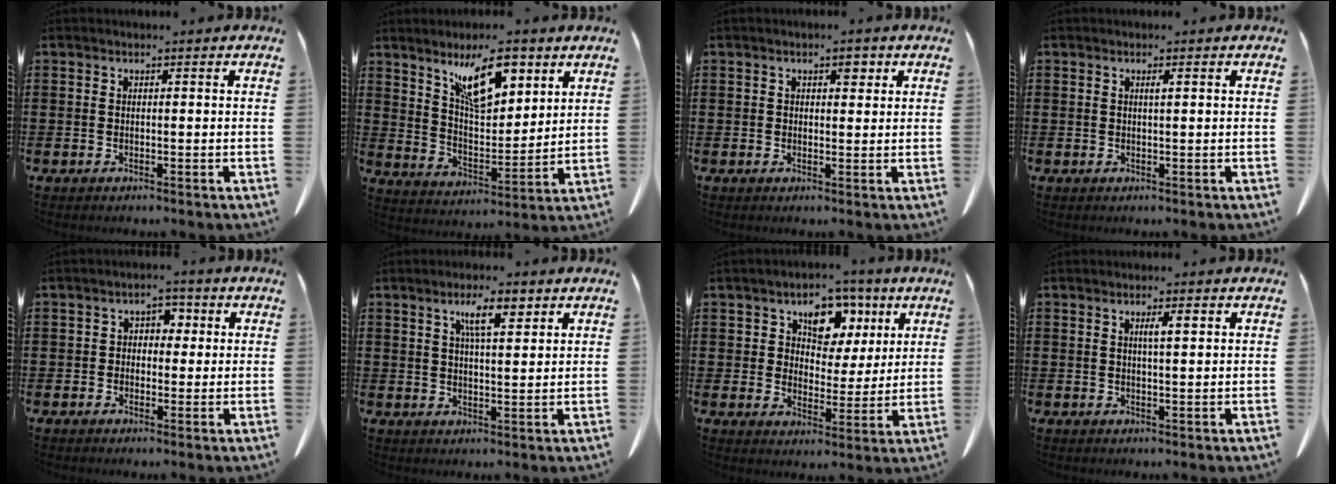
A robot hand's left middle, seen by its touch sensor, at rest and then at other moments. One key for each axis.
{"total": 10.6, "fx": 6.6, "fy": 4.0, "fz": 7.2, "tx": -0.131, "ty": -0.020, "tz": 0.115}
{"total": 2.2, "fx": 1.2, "fy": 1.1, "fz": 1.5, "tx": -0.016, "ty": -0.001, "tz": 0.017}
{"total": 0.8, "fx": 0.3, "fy": 0.1, "fz": 0.7, "tx": -0.015, "ty": 0.000, "tz": 0.005}
{"total": 3.5, "fx": 1.7, "fy": 2.4, "fz": 1.8, "tx": -0.031, "ty": 0.006, "tz": 0.023}
{"total": 5.8, "fx": 3.3, "fy": 1.5, "fz": 4.5, "tx": -0.081, "ty": 0.001, "tz": 0.053}
{"total": 6.8, "fx": 3.7, "fy": 5.0, "fz": 2.6, "tx": -0.066, "ty": -0.002, "tz": 0.061}
{"total": 2.3, "fx": 0.8, "fy": 0.4, "fz": 2.1, "tx": -0.033, "ty": 0.000, "tz": 0.010}